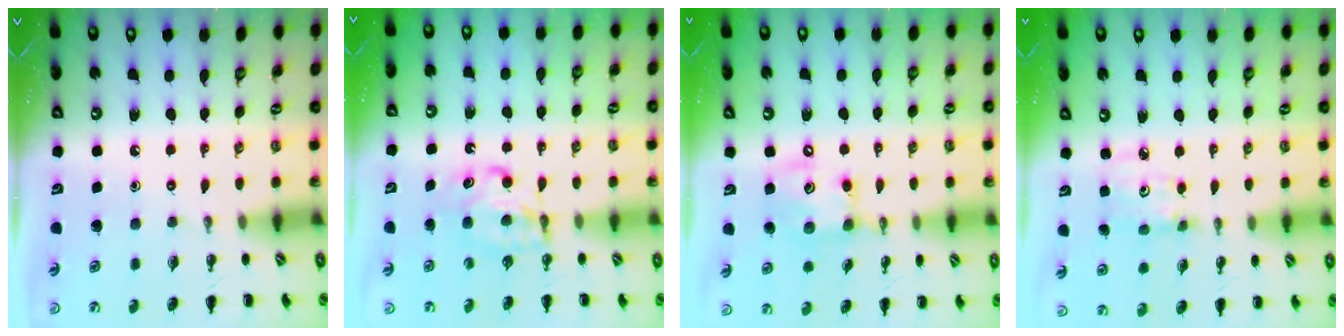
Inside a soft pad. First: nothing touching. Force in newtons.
{"total": 6.4, "press": 6.3, "slide": 0.6}
{"total": 12.4, "press": 12.2, "slide": 2.1}
{"total": 2.8, "press": 2.8, "slide": 0.4}